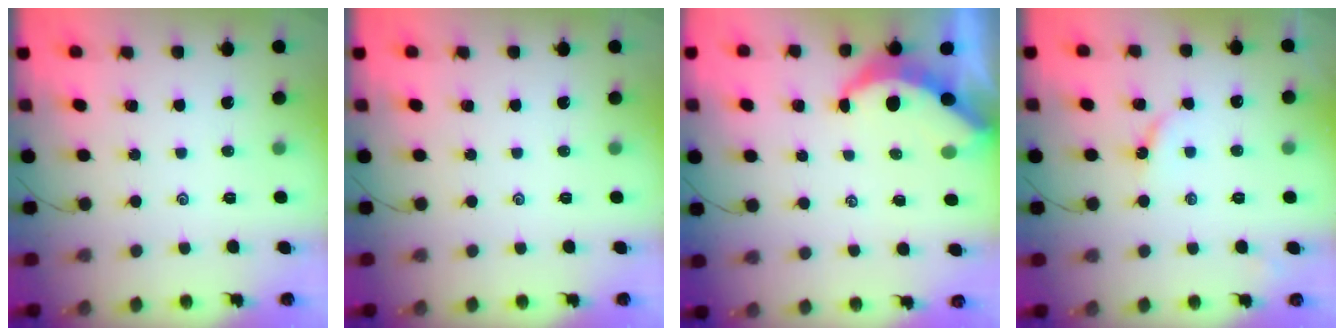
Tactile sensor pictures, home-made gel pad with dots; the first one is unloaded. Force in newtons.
{"total": 0.0}
{"total": 5.5, "press": 5.5, "slide": 0.0}
{"total": 4.2, "press": 4.2, "slide": 0.4}